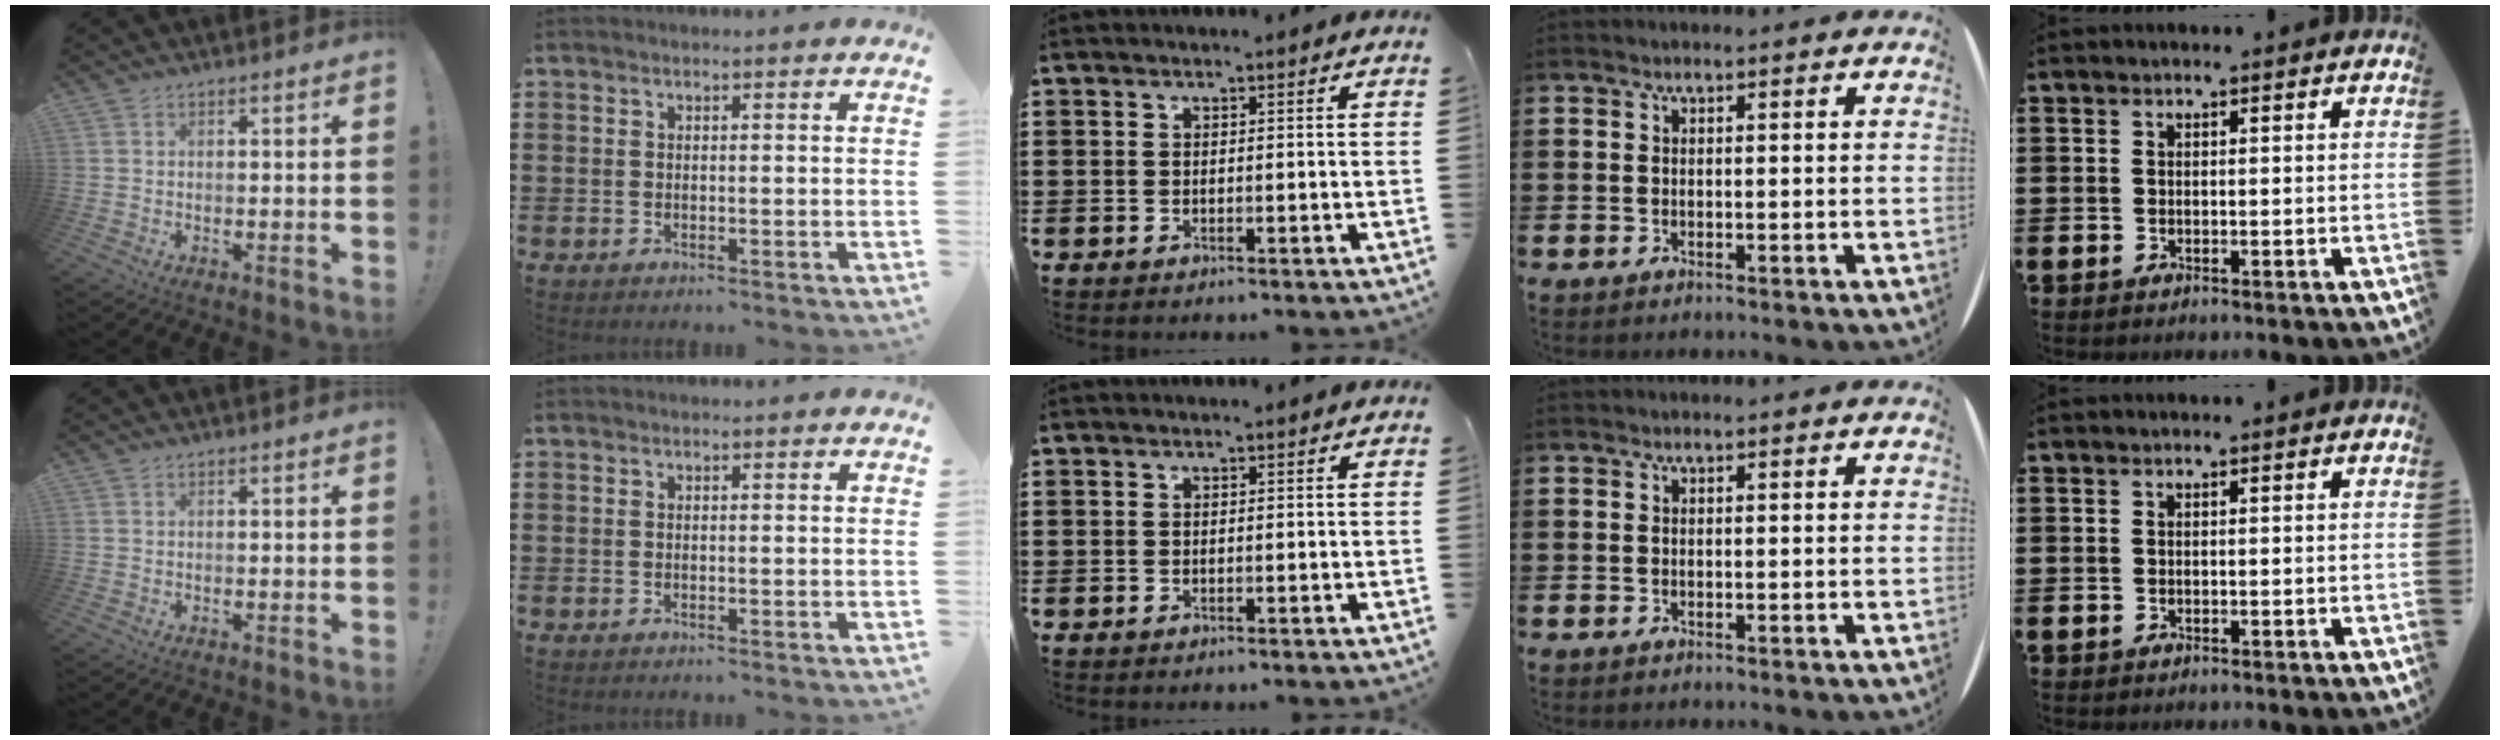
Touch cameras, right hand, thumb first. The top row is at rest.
{}